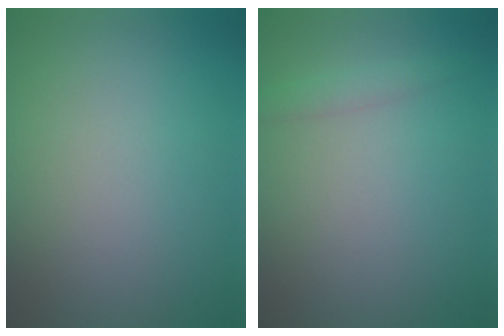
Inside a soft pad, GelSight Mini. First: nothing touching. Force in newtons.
{"total": 1.2, "press": 1.2, "slide": 0.1}